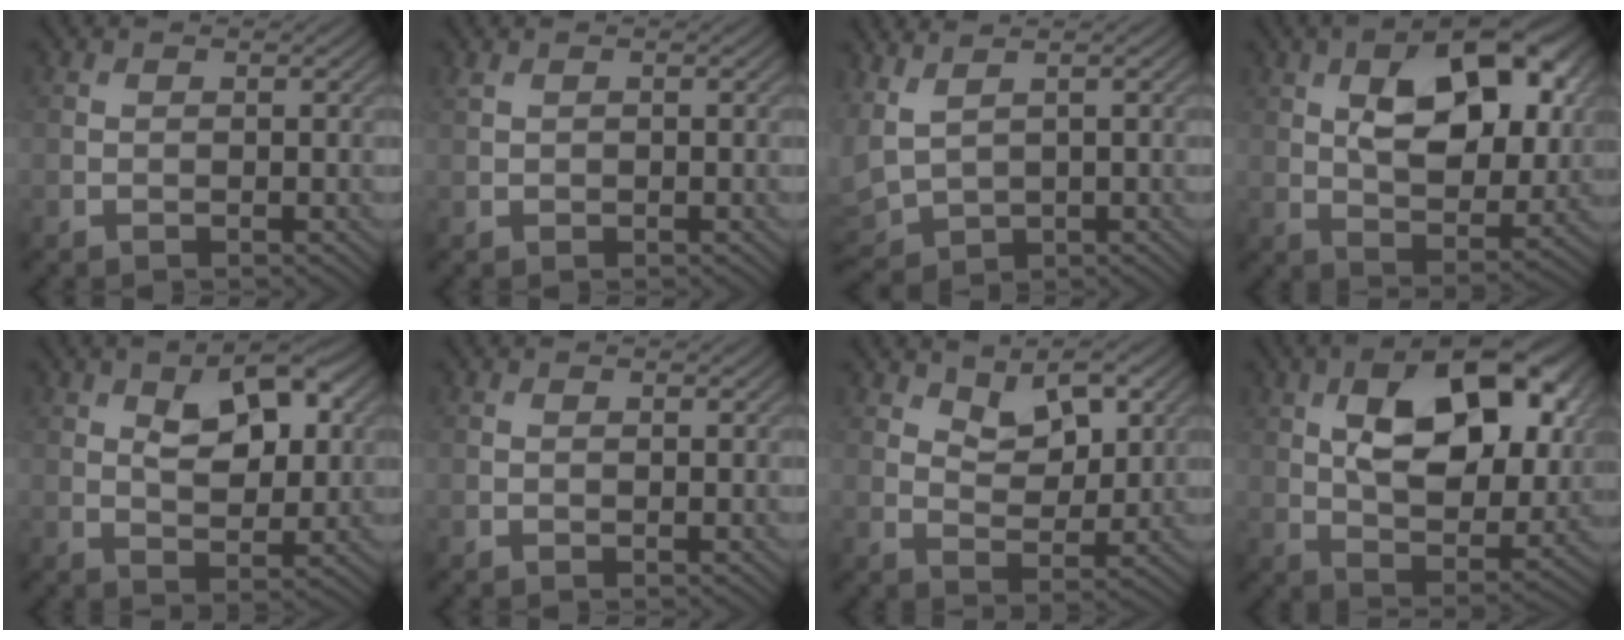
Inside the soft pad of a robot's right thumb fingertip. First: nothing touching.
{"total": 0.7, "force": [0.3, 0.5, 0.5], "torque": [-0.017, 0.001, 0.010]}
{"total": 4.4, "force": [1.7, 2.4, 3.3], "torque": [-0.105, -0.006, 0.040]}
{"total": 13.5, "force": [4.1, 7.1, 10.7], "torque": [-0.162, 0.007, 0.056]}
{"total": 8.2, "force": [2.8, 4.2, 6.4], "torque": [-0.107, 0.004, 0.042]}
{"total": 0.0}
{"total": 5.9, "force": [3.4, 2.9, 3.8], "torque": [-0.064, -0.010, 0.059]}
{"total": 15.3, "force": [4.7, 8.1, 12.1], "torque": [-0.188, 0.012, 0.067]}